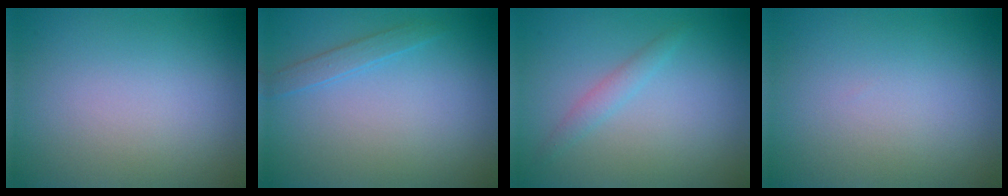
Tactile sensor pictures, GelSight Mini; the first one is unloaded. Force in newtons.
{"total": 1.3, "press": 1.3, "slide": 0.1}
{"total": 1.1, "press": 1.1, "slide": 0.1}
{"total": 0.0}